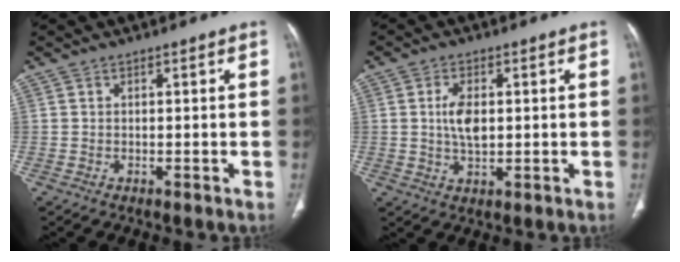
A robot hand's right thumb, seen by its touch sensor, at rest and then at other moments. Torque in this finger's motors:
{"motor_torque": [0.68, 0.87, 0.83, -0.02, 0.05]}